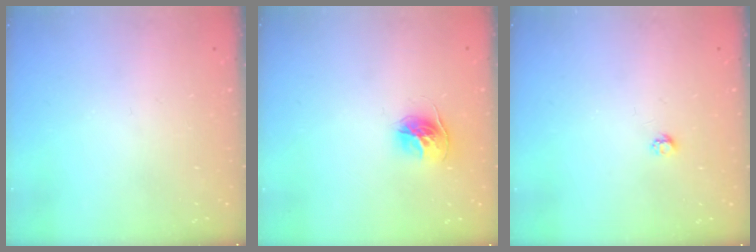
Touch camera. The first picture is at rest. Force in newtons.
{"total": 11.1, "press": 11.1, "slide": 0.9}
{"total": 2.7, "press": 2.7, "slide": 0.4}